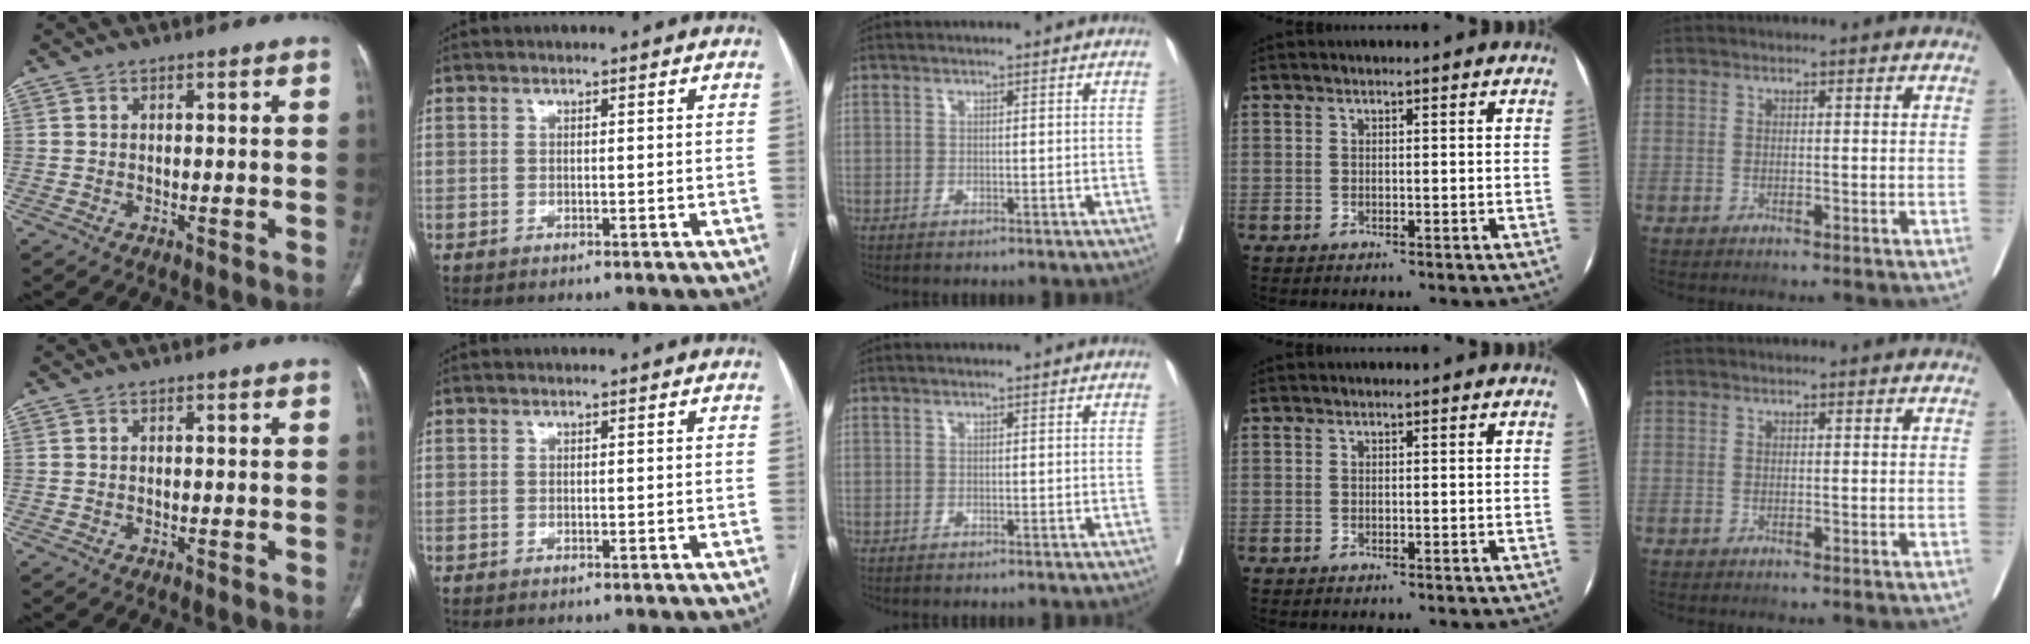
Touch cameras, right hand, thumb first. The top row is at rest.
{}